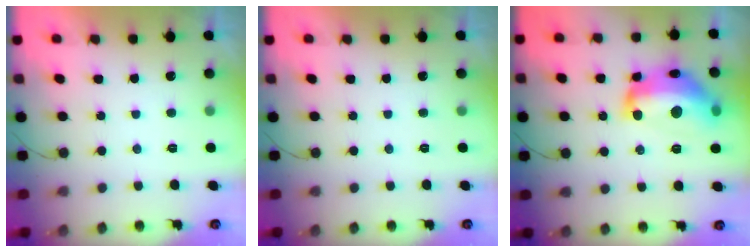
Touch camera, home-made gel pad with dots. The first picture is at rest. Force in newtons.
{"total": 0.0}
{"total": 19.1, "press": 19.0, "slide": 1.4}